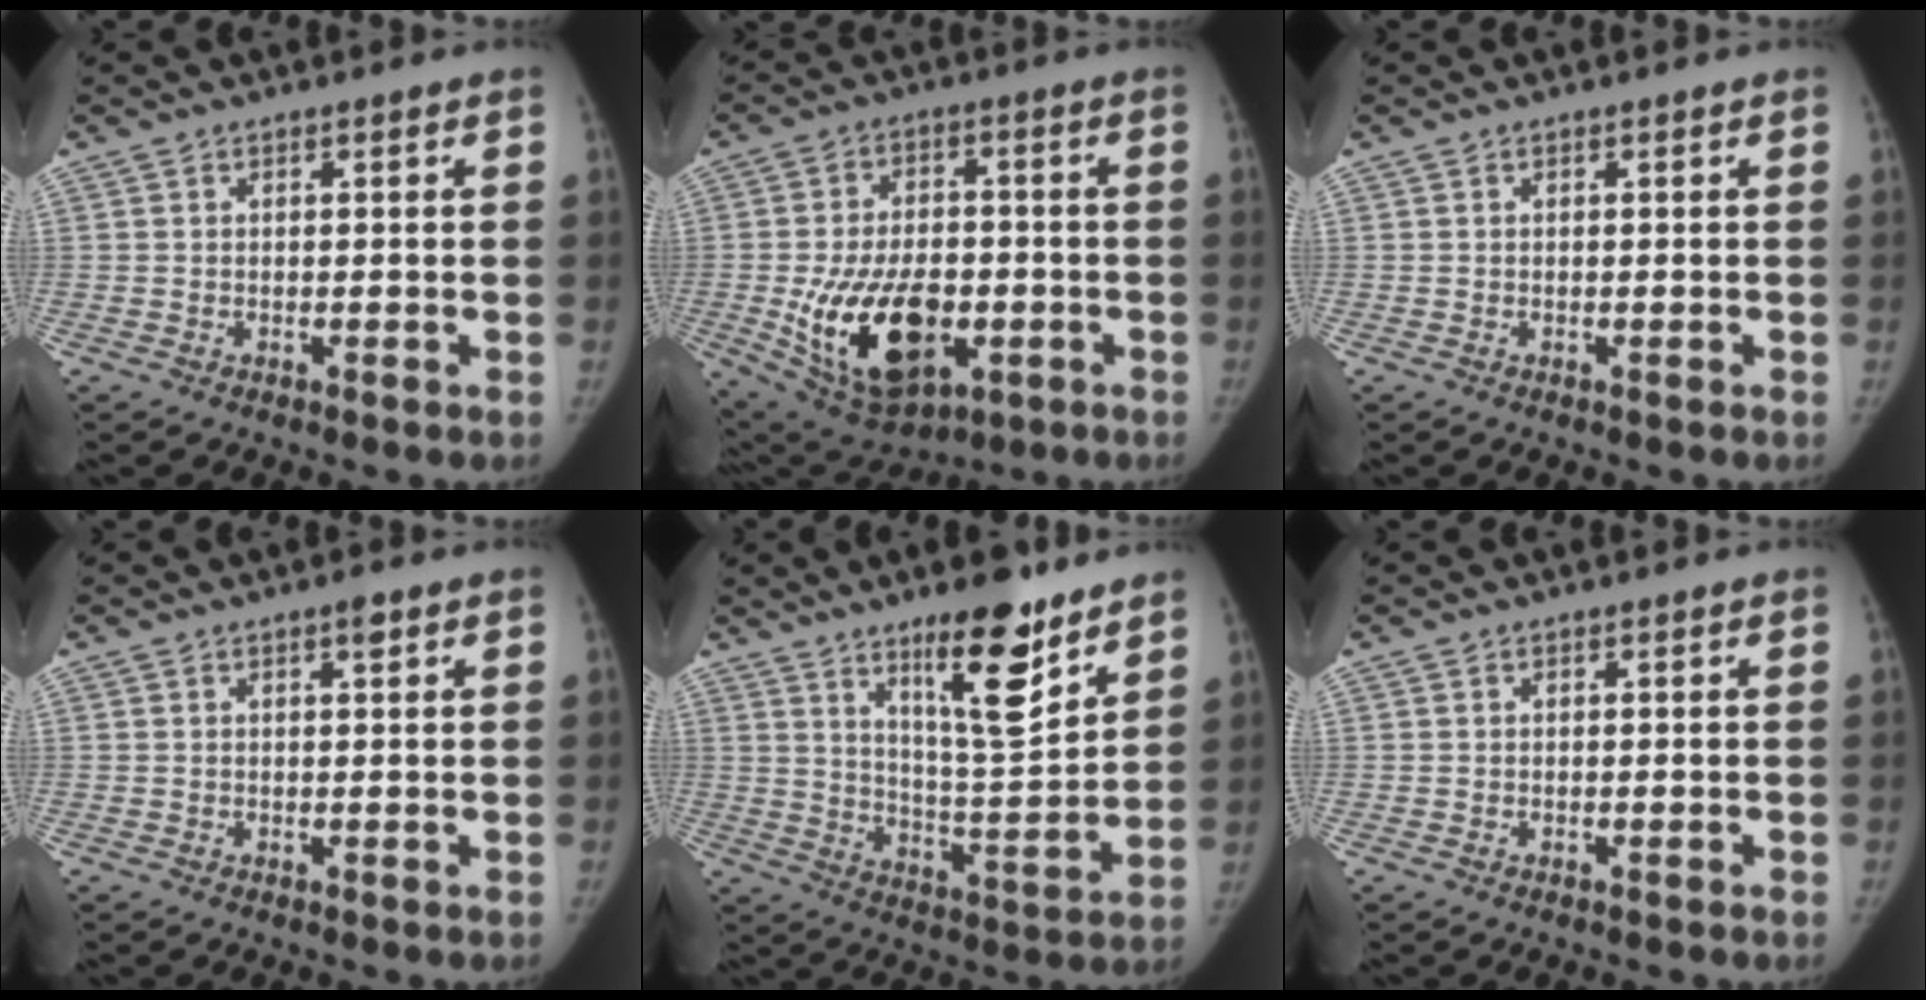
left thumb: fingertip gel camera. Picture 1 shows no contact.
{"total": 18.4, "force": [-4.6, 11.0, 14.0], "torque": [-0.216, 0.010, -0.053]}
{"total": 0.0}
{"total": 1.5, "force": [0.9, 0.4, 1.2], "torque": [-0.015, -0.001, 0.011]}
{"total": 15.1, "force": [9.7, 3.8, 10.9], "torque": [-0.144, -0.074, 0.163]}
{"total": 0.0}